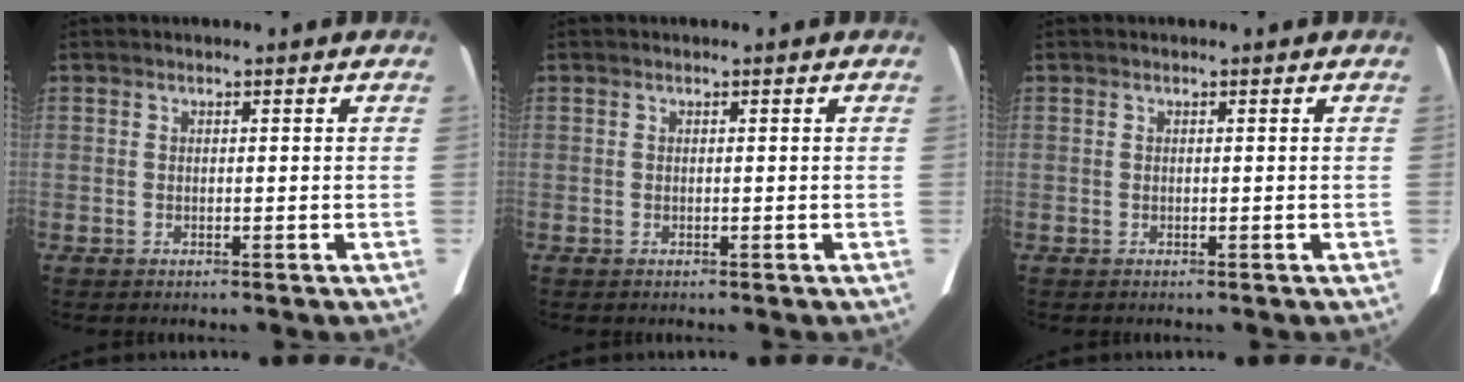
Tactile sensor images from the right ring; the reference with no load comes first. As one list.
[{"total": 0.0}, {"total": 0.0}]